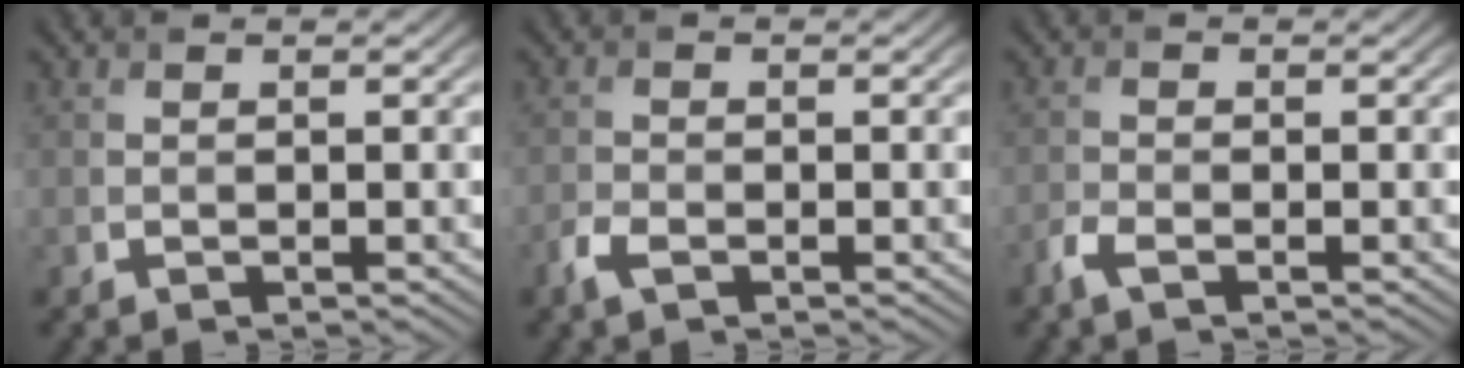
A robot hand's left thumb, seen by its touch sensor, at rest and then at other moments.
{"total": 2.2, "force": [-1.4, 1.0, 1.4], "torque": [-0.035, -0.003, -0.034]}
{"total": 2.0, "force": [-1.3, 0.6, 1.3], "torque": [-0.036, -0.003, -0.034]}